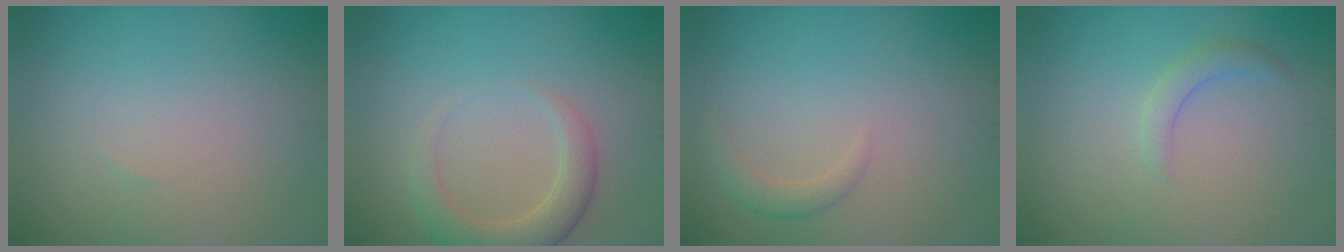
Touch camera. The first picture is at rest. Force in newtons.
{"total": 3.5, "press": 3.5, "slide": 0.4}
{"total": 1.4, "press": 1.4, "slide": 0.1}
{"total": 1.5, "press": 1.5, "slide": 0.2}